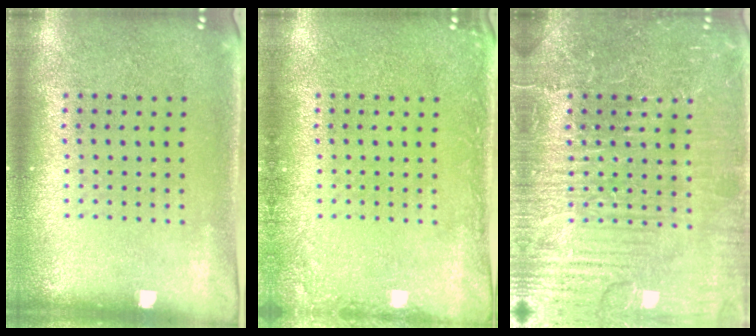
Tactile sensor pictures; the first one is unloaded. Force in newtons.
{"total": 1.3, "press": 1.3, "slide": 0.1}
{"total": 5.7, "press": 5.6, "slide": 0.7}